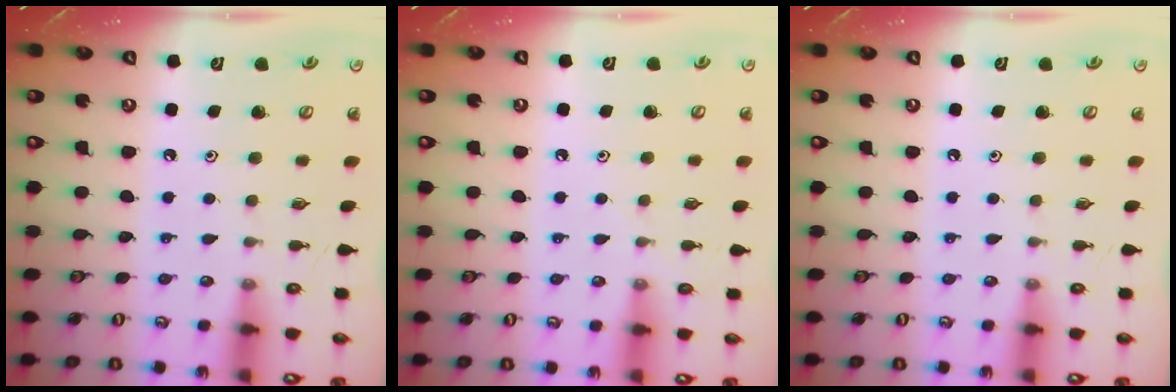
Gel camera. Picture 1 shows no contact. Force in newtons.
{"total": 2.4, "press": 2.4, "slide": 0.4}
{"total": 0.0}